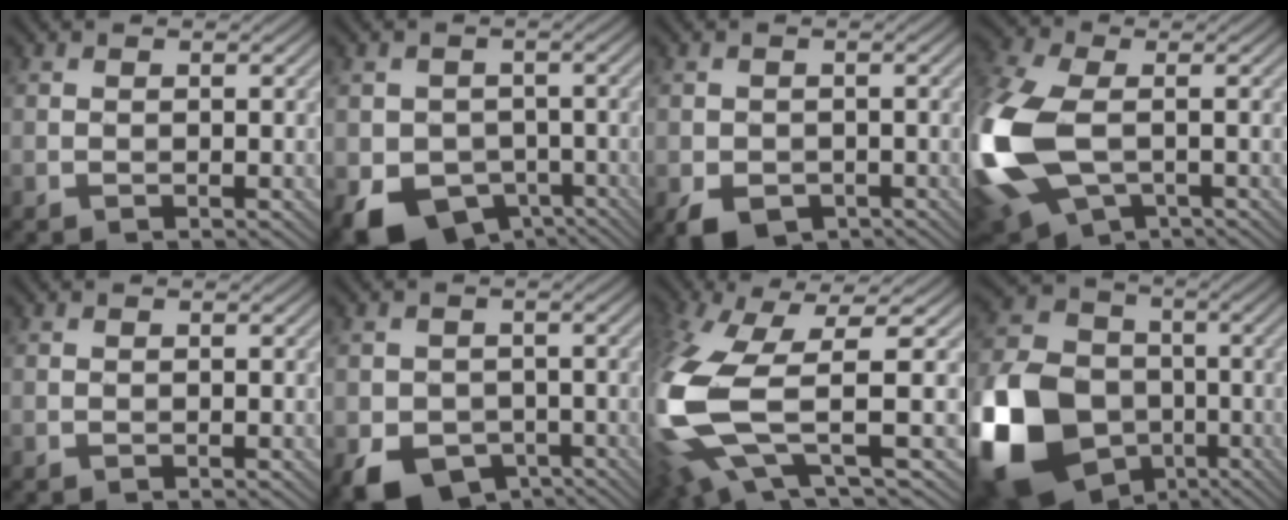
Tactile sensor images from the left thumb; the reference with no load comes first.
{"total": 7.6, "force": [-3.6, 5.9, 3.1], "torque": [-0.066, -0.020, -0.063]}
{"total": 3.1, "force": [-1.8, 2.2, 1.3], "torque": [-0.033, -0.011, -0.036]}
{"total": 16.6, "force": [-2.9, 9.8, 13.1], "torque": [-0.339, -0.016, -0.050]}
{"total": 0.0}
{"total": 6.0, "force": [-3.1, 4.5, 2.5], "torque": [-0.058, -0.017, -0.053]}
{"total": 14.1, "force": [-2.2, 4.7, 13.1], "torque": [-0.334, -0.025, -0.027]}
{"total": 17.3, "force": [-6.5, 12.9, 9.5], "torque": [-0.246, -0.025, -0.133]}